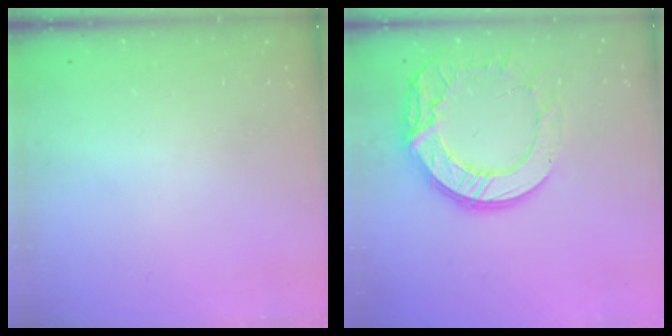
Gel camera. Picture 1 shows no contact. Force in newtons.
{"total": 17.6, "press": 17.5, "slide": 1.5}